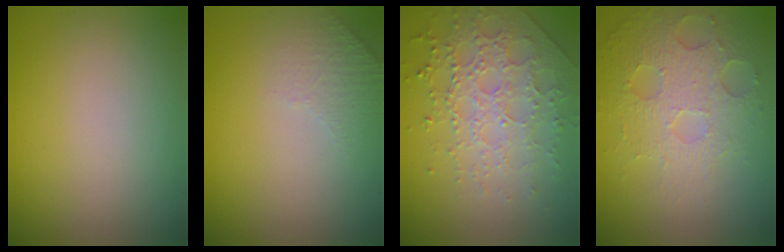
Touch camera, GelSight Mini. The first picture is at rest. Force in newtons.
{"total": 1.6, "press": 1.5, "slide": 0.4}
{"total": 3.8, "press": 3.6, "slide": 1.2}
{"total": 4.9, "press": 3.4, "slide": 3.5}